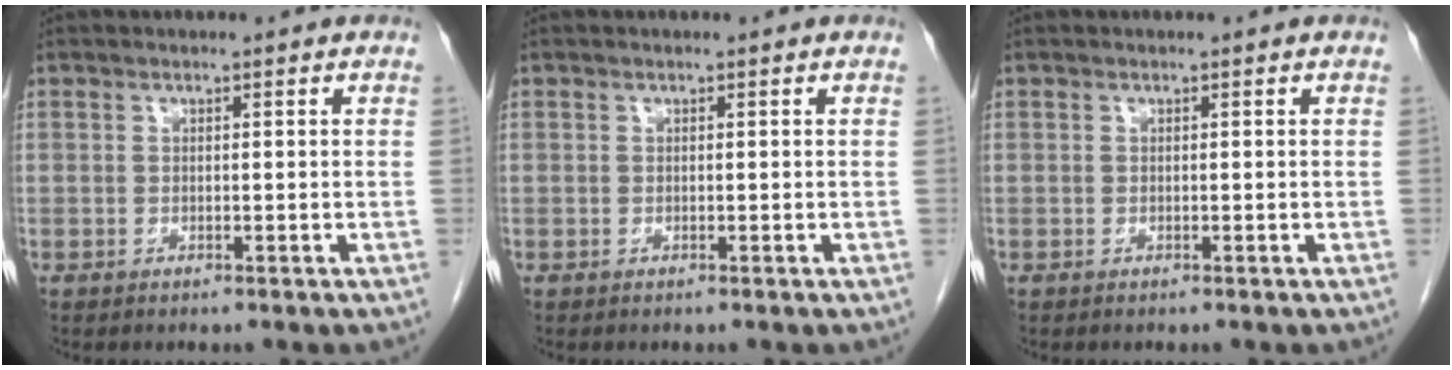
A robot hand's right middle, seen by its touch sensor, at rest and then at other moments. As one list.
[{"total": 0.0}, {"total": 0.0}]